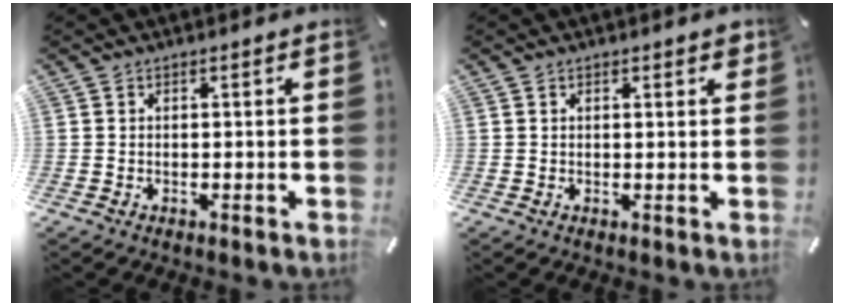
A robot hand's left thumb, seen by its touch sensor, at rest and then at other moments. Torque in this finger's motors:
{"motor_torque": [0.05, -0.29, 0.02, 0.11, 0.00]}